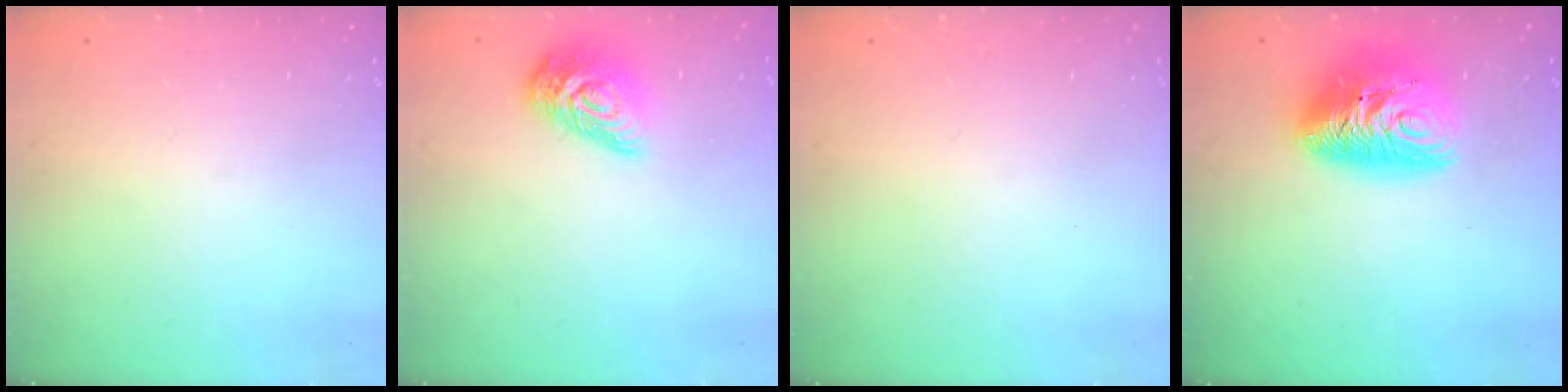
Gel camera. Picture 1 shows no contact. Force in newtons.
{"total": 12.1, "press": 12.1, "slide": 0.6}
{"total": 0.0}
{"total": 14.4, "press": 14.3, "slide": 1.2}